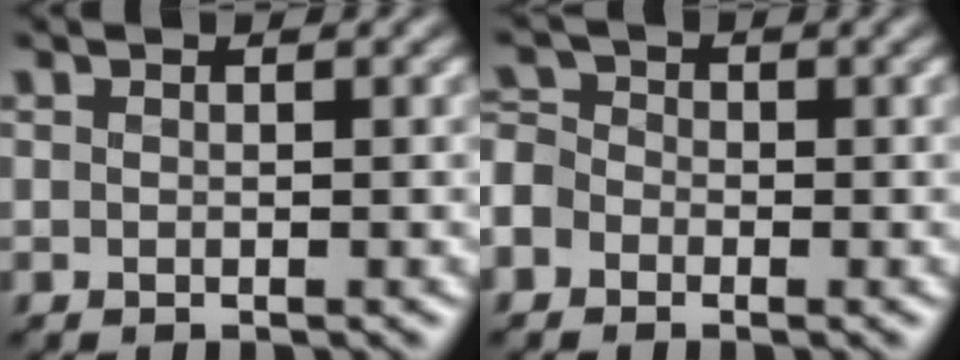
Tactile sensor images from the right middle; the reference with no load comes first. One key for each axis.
{"total": 2.8, "fx": -1.8, "fy": 2.0, "fz": 0.8, "tx": -0.025, "ty": 0.013, "tz": -0.035}